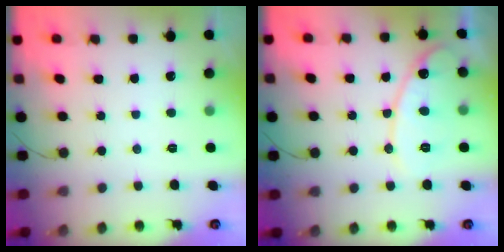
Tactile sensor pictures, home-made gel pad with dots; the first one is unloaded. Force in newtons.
{"total": 12.1, "press": 12.0, "slide": 1.1}